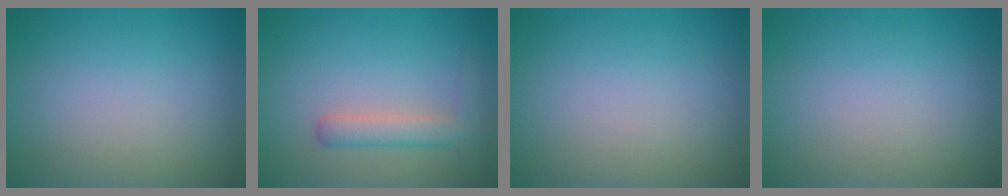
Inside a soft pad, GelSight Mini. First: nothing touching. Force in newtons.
{"total": 2.8, "press": 2.8, "slide": 0.2}
{"total": 0.0}
{"total": 0.0}